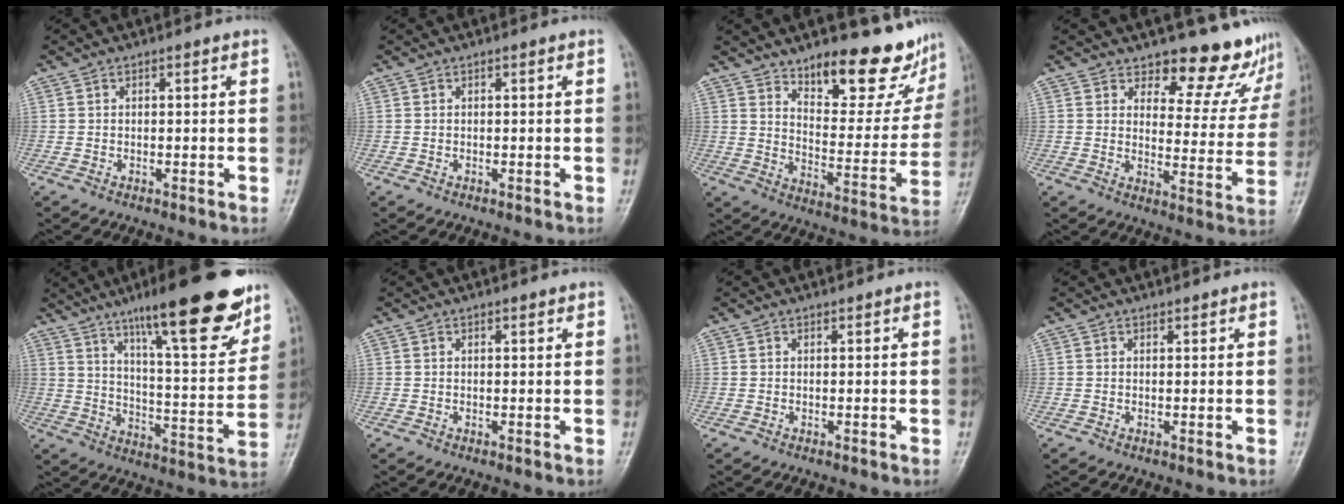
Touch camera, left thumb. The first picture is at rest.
{"total": 0.0}
{"total": 18.2, "force": [13.9, 6.2, 10.0], "torque": [-0.088, -0.109, 0.201]}
{"total": 12.3, "force": [11.3, 4.3, 2.6], "torque": [0.010, -0.110, 0.129]}
{"total": 22.9, "force": [14.8, 5.1, 16.8], "torque": [-0.217, -0.061, 0.228]}
{"total": 0.7, "force": [0.6, 0.2, 0.4], "torque": [-0.008, -0.003, 0.008]}
{"total": 0.0}
{"total": 0.6, "force": [0.6, 0.2, 0.0], "torque": [-0.004, -0.006, 0.009]}